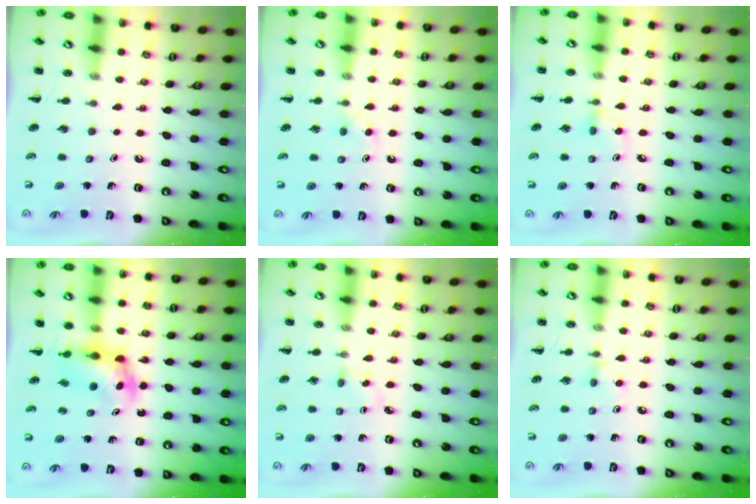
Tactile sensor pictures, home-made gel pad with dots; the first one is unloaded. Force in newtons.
{"total": 3.7, "press": 3.4, "slide": 1.4}
{"total": 5.0, "press": 4.8, "slide": 1.5}
{"total": 5.5, "press": 5.4, "slide": 0.9}
{"total": 2.4, "press": 2.2, "slide": 0.9}
{"total": 2.9, "press": 2.7, "slide": 1.2}